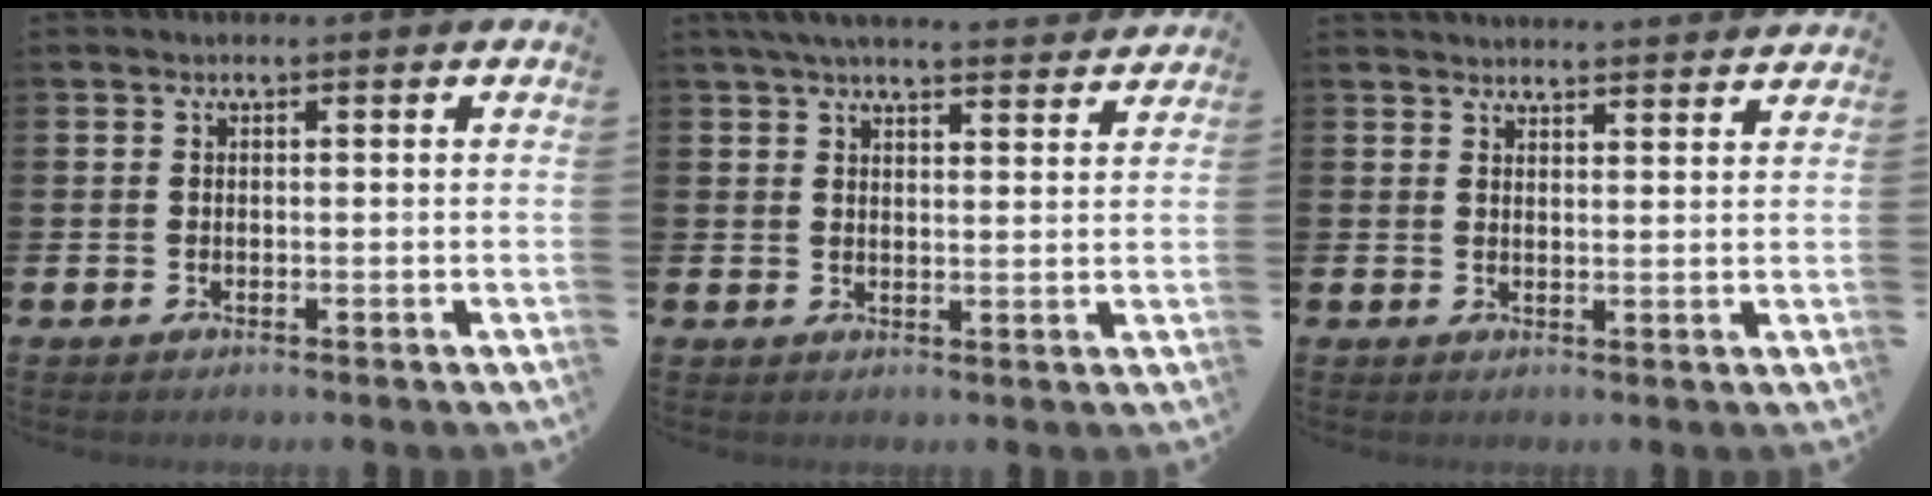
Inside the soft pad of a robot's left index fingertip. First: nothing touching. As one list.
[{"total": 5.1, "force": [4.8, 0.6, 1.6], "torque": [-0.039, -0.021, 0.086]}, {"total": 3.4, "force": [3.4, -0.1, -0.2], "torque": [0.000, -0.022, 0.061]}]